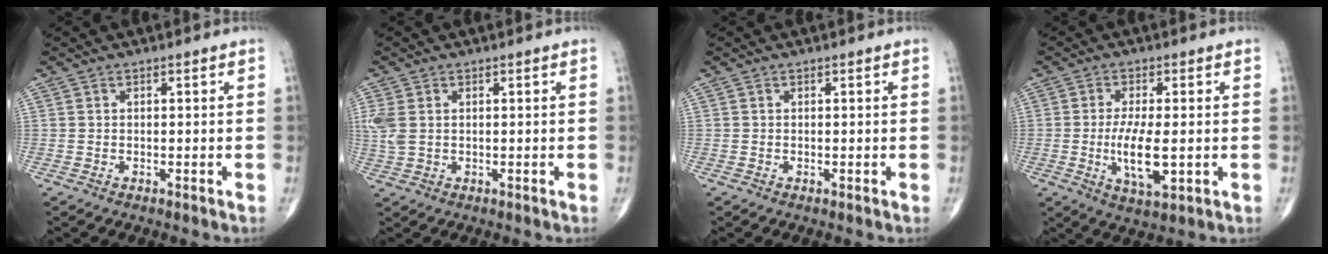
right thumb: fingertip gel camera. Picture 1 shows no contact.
{"total": 4.1, "force": [0.7, 2.7, 3.0], "torque": [-0.096, 0.006, 0.017]}
{"total": 0.0}
{"total": 8.6, "force": [-1.0, 2.9, 8.1], "torque": [-0.153, -0.018, -0.016]}